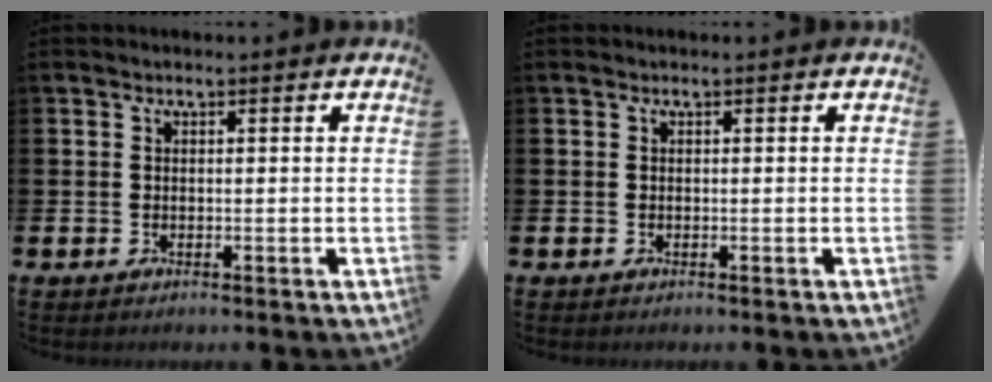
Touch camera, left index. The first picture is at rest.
{"total": 0.0}